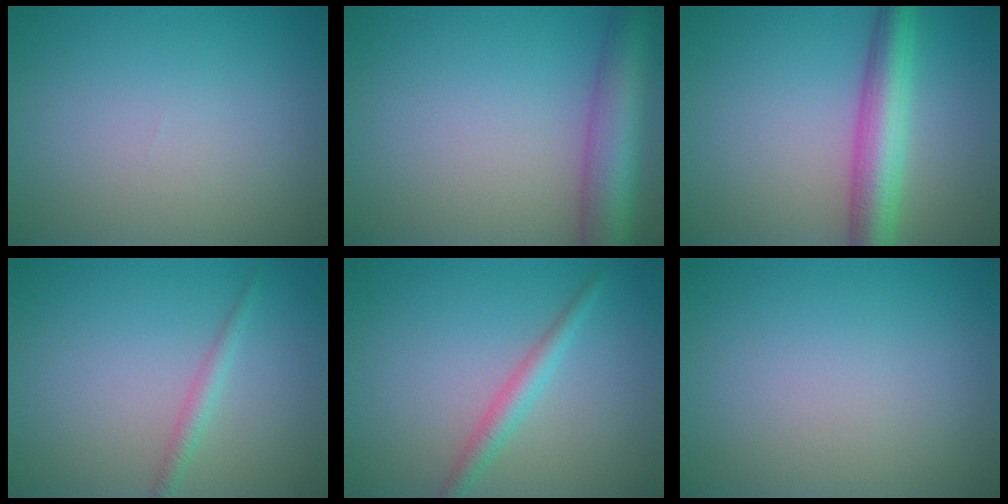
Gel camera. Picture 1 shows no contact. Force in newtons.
{"total": 7.4, "press": 7.4, "slide": 0.3}
{"total": 5.9, "press": 5.9, "slide": 0.2}
{"total": 1.4, "press": 1.4, "slide": 0.0}
{"total": 2.2, "press": 2.2, "slide": 0.0}
{"total": 0.0}